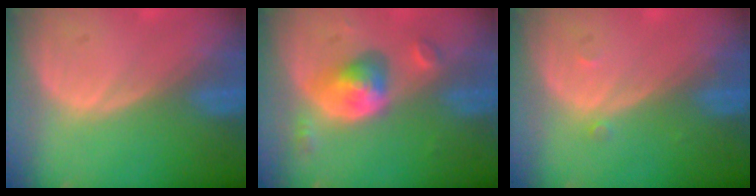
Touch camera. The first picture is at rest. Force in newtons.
{"total": 5.8, "press": 5.3, "slide": 2.1}
{"total": 0.7, "press": 0.7, "slide": 0.1}